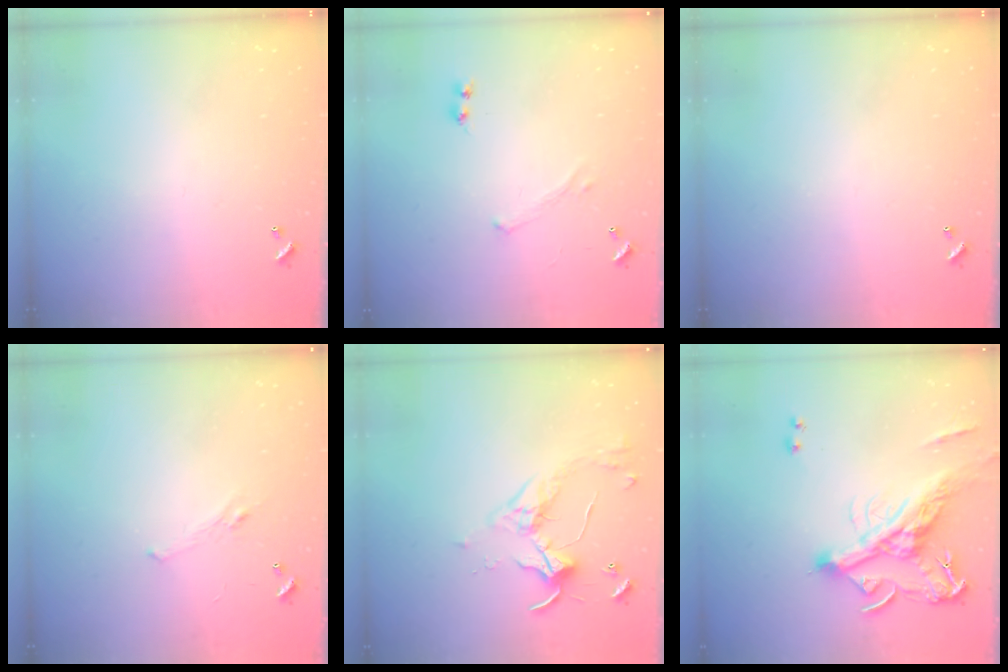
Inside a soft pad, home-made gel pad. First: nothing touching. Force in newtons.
{"total": 0.0}
{"total": 0.0}
{"total": 1.2, "press": 0.8, "slide": 0.9}
{"total": 3.6, "press": 3.5, "slide": 0.7}
{"total": 11.1, "press": 10.7, "slide": 2.6}